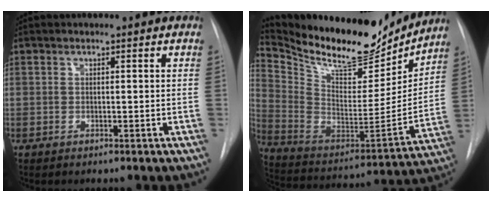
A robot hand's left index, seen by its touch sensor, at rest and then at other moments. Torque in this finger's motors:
{"motor_torque": [0.19, -0.39, 0.26, 0.06]}